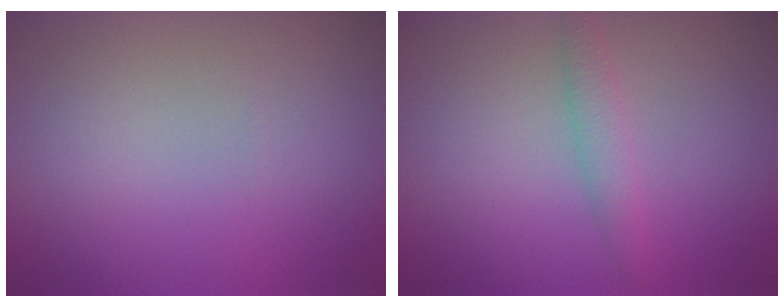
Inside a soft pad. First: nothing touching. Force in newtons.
{"total": 1.7, "press": 1.7, "slide": 0.0}